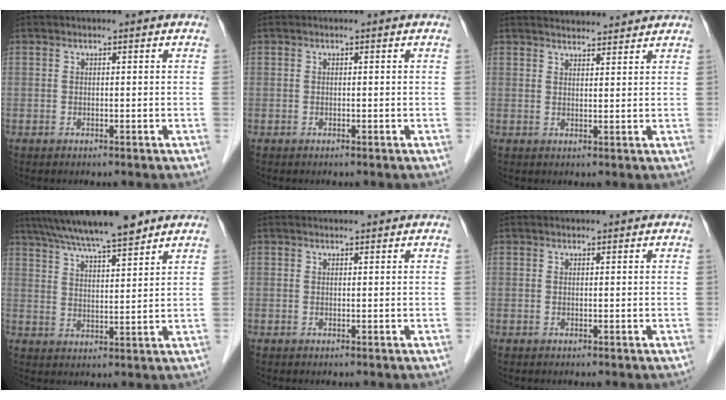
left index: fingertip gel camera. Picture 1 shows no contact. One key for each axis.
{"total": 0.0}
{"total": 7.5, "fx": 7.3, "fy": 0.7, "fz": 1.6, "tx": -0.025, "ty": 0.025, "tz": 0.099}
{"total": 12.2, "fx": 10.3, "fy": 0.8, "fz": 6.6, "tx": -0.112, "ty": 0.020, "tz": 0.167}
{"total": 2.2, "fx": 2.2, "fy": 0.2, "fz": 0.4, "tx": -0.009, "ty": 0.015, "tz": 0.031}
{"total": 1.4, "fx": 1.4, "fy": 0.1, "fz": 0.3, "tx": -0.007, "ty": 0.014, "tz": 0.024}